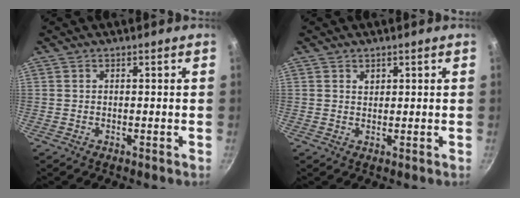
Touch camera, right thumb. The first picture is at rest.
{"total": 1.2, "force": [0.7, 0.9, 0.4], "torque": [-0.001, -0.003, 0.011]}